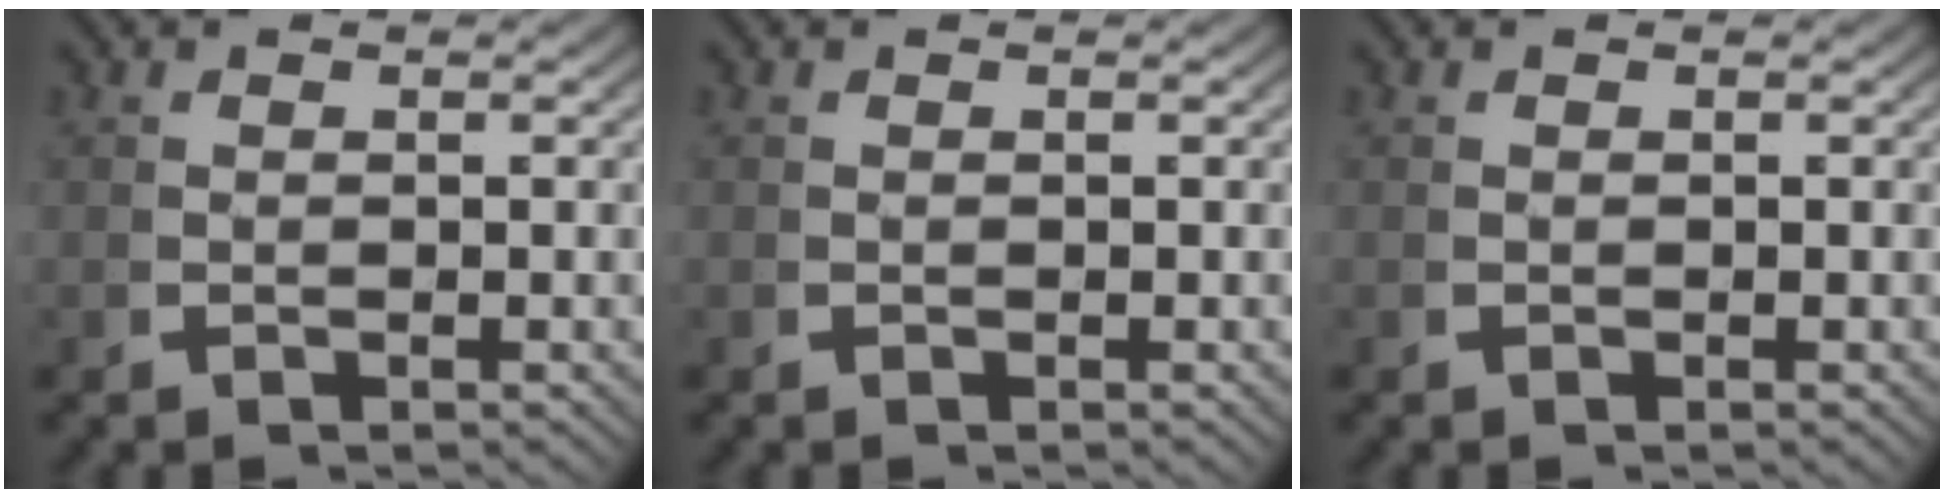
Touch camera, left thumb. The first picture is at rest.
{"total": 0.0}
{"total": 0.0}